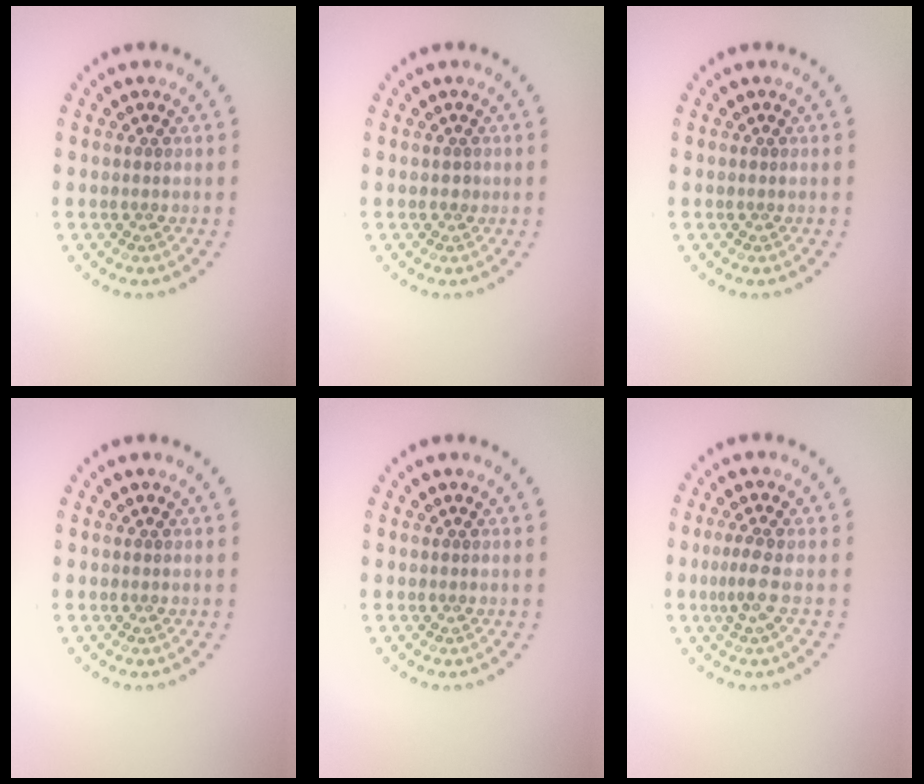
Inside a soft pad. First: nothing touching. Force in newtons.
{"total": 0.5, "press": 0.4, "slide": 0.4}
{"total": 0.0}
{"total": 0.0}
{"total": 0.0}
{"total": 1.7, "press": 1.3, "slide": 1.2}